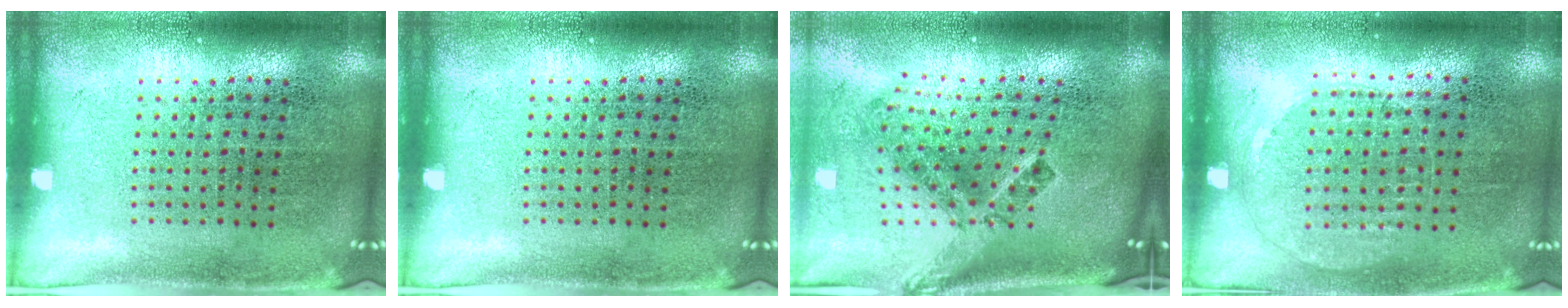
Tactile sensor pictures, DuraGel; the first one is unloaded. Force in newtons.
{"total": 0.0}
{"total": 3.0, "press": 1.7, "slide": 2.4}
{"total": 0.9, "press": 0.9, "slide": 0.3}